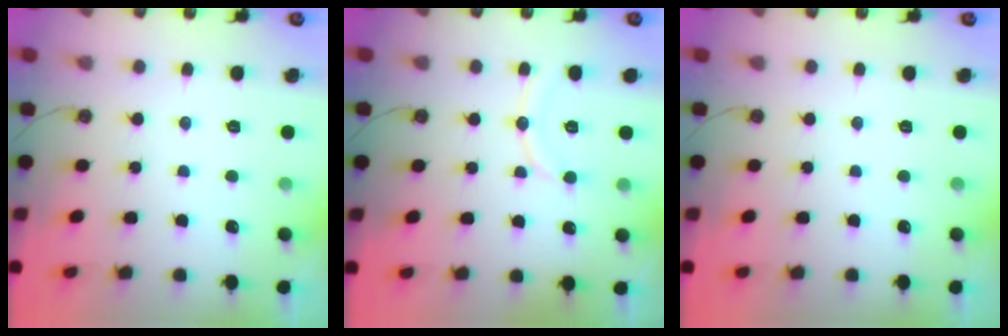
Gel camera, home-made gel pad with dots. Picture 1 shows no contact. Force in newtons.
{"total": 8.9, "press": 8.9, "slide": 1.0}
{"total": 0.0}